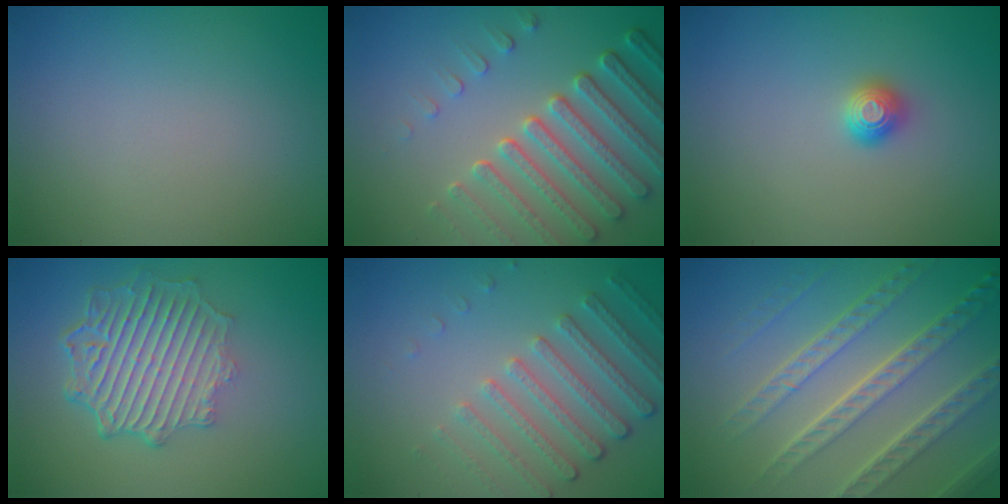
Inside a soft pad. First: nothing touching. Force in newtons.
{"total": 6.7, "press": 5.4, "slide": 4.1}
{"total": 1.2, "press": 1.2, "slide": 0.2}
{"total": 6.4, "press": 4.8, "slide": 4.2}
{"total": 4.7, "press": 3.5, "slide": 3.2}
{"total": 7.2, "press": 5.0, "slide": 5.1}